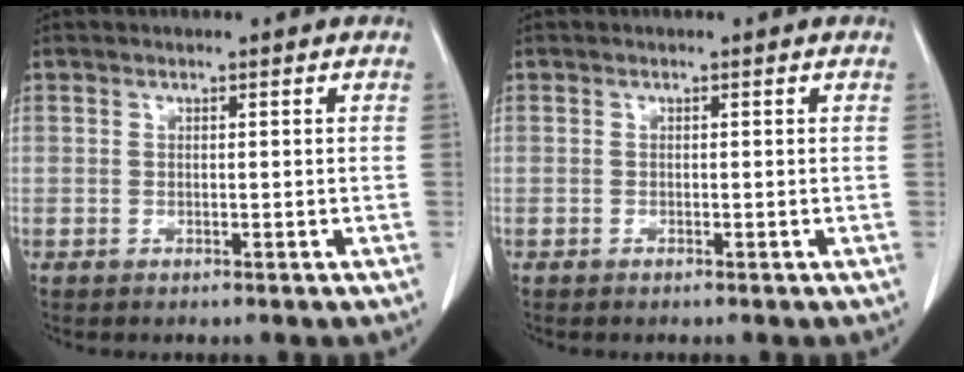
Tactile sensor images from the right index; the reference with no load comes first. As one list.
[{"total": 0.0}]